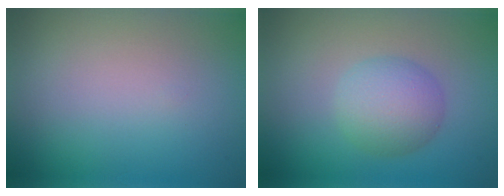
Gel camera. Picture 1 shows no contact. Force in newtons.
{"total": 4.3, "press": 4.3, "slide": 0.0}